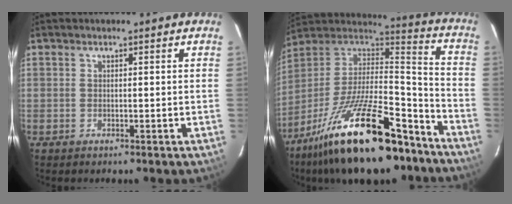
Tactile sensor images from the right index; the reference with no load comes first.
{"total": 28.3, "force": [-19.1, 7.2, 19.7], "torque": [-0.330, -0.008, -0.322]}